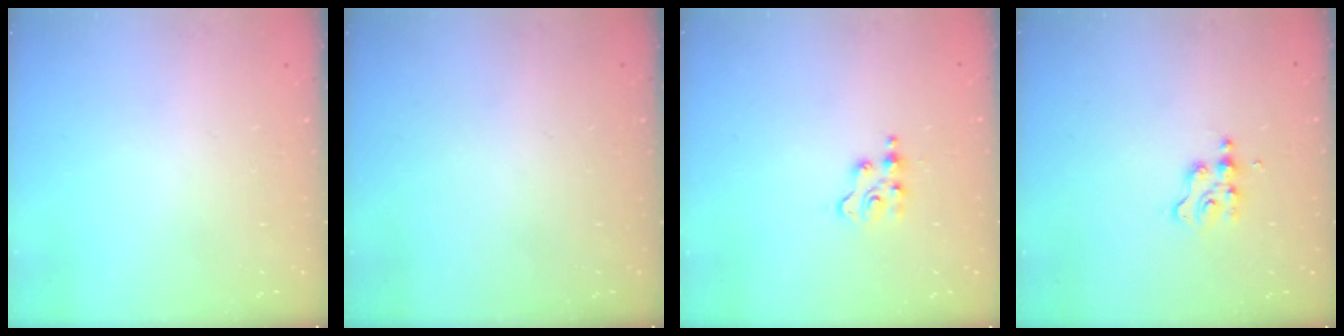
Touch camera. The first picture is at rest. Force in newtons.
{"total": 0.0}
{"total": 3.5, "press": 3.5, "slide": 0.4}
{"total": 2.8, "press": 2.8, "slide": 0.2}